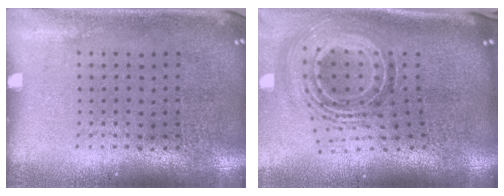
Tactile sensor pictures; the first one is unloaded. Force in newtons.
{"total": 2.0, "press": 1.5, "slide": 1.3}